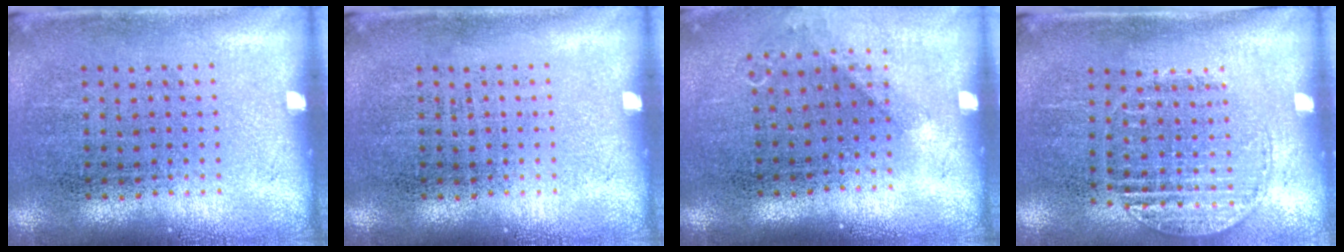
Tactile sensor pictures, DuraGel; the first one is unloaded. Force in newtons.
{"total": 0.0}
{"total": 0.9, "press": 0.8, "slide": 0.3}
{"total": 1.2, "press": 1.1, "slide": 0.4}